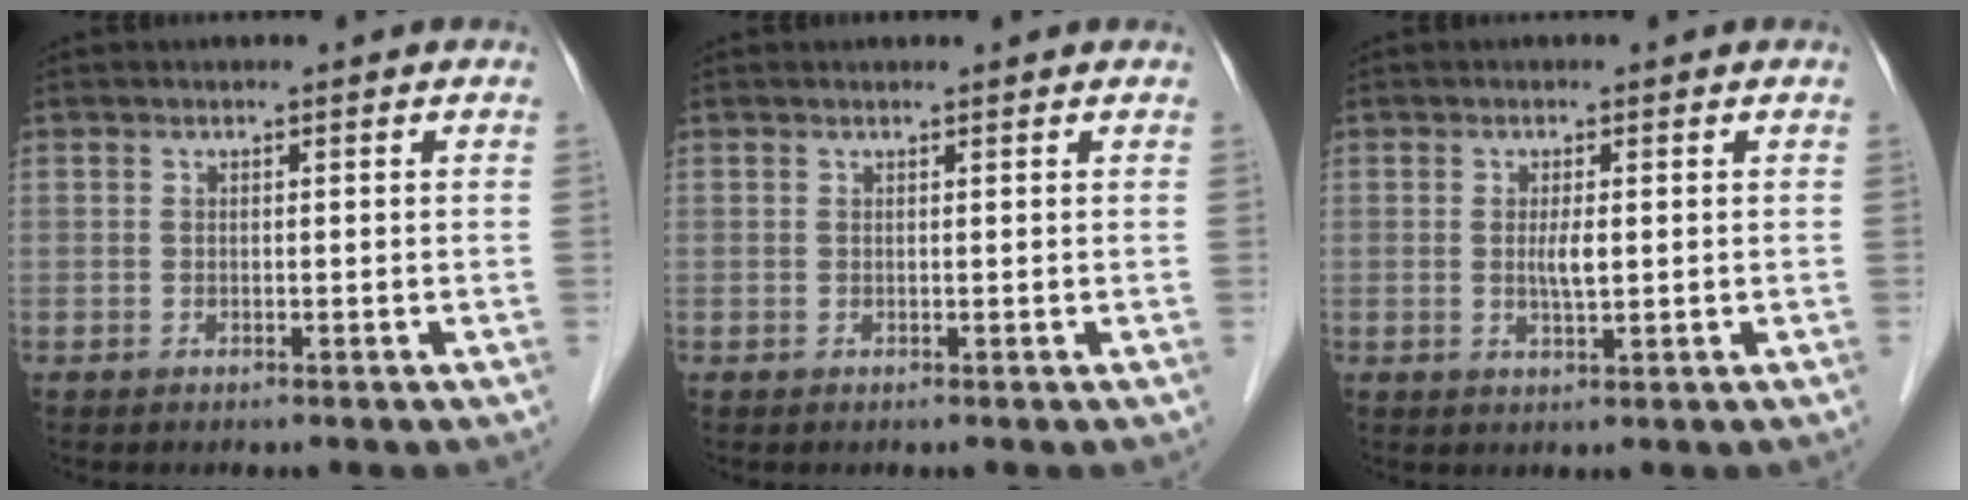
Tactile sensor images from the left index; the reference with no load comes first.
{"total": 1.2, "force": [1.2, 0.1, 0.2], "torque": [-0.010, 0.008, 0.015]}
{"total": 2.3, "force": [0.2, 0.3, 2.3], "torque": [-0.047, -0.003, 0.005]}